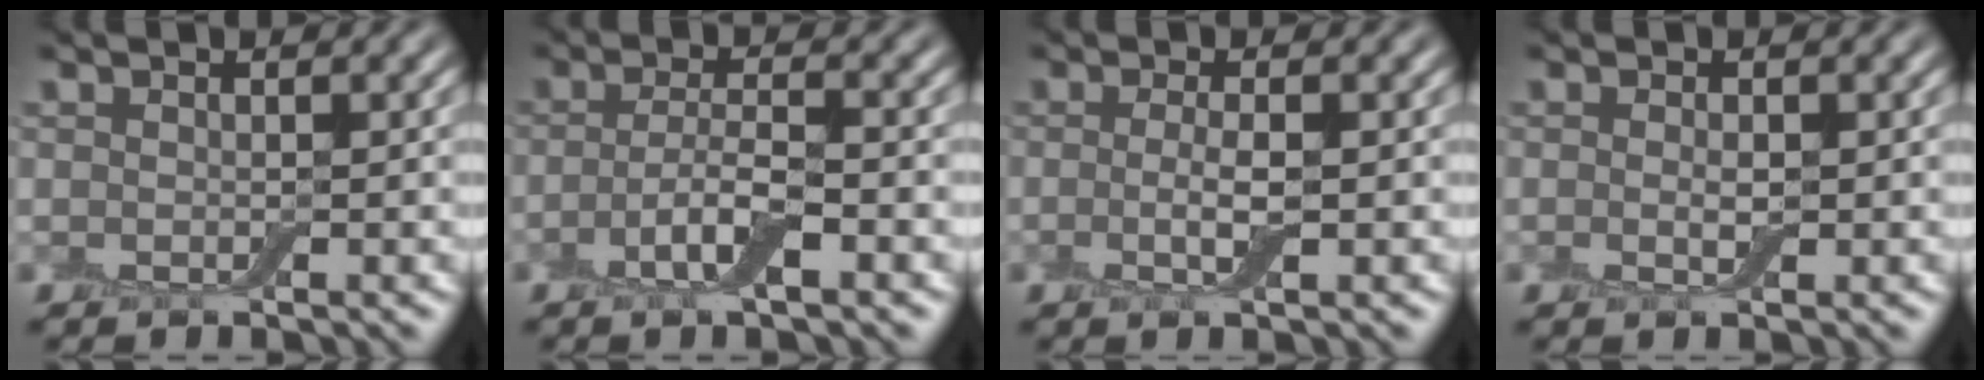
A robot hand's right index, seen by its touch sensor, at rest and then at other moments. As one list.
[{"total": 3.4, "force": [-1.3, 0.9, 3.0], "torque": [-0.062, 0.003, -0.030]}, {"total": 2.3, "force": [-0.3, 0.5, 2.2], "torque": [-0.047, -0.007, -0.008]}, {"total": 1.1, "force": [-0.1, 0.4, 1.0], "torque": [-0.023, -0.002, -0.003]}]